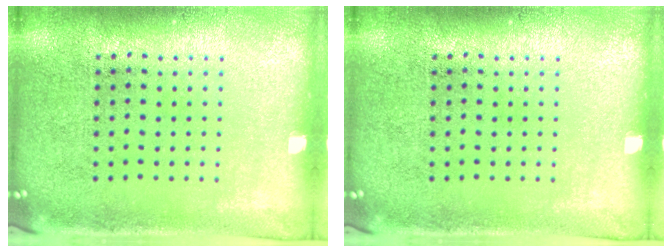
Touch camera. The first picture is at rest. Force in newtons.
{"total": 0.0}